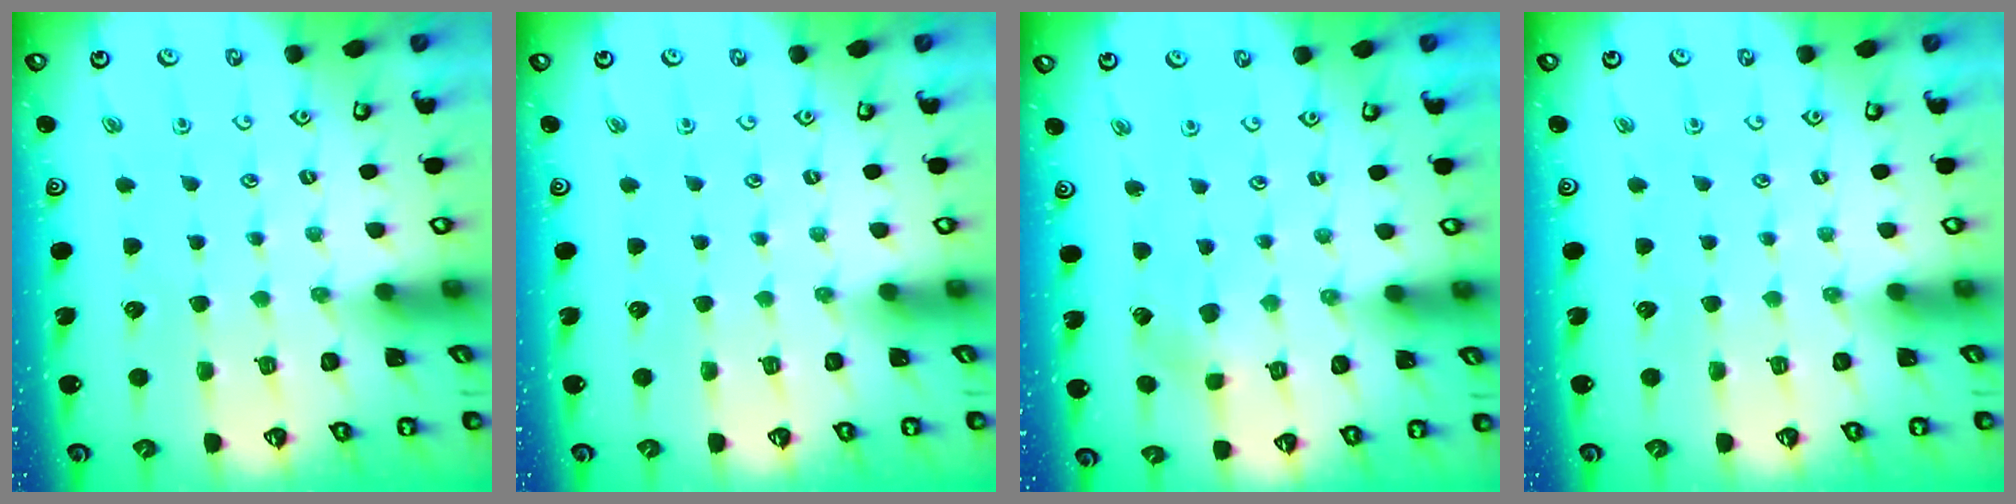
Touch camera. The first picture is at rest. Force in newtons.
{"total": 0.0}
{"total": 2.4, "press": 2.4, "slide": 0.2}
{"total": 0.0}